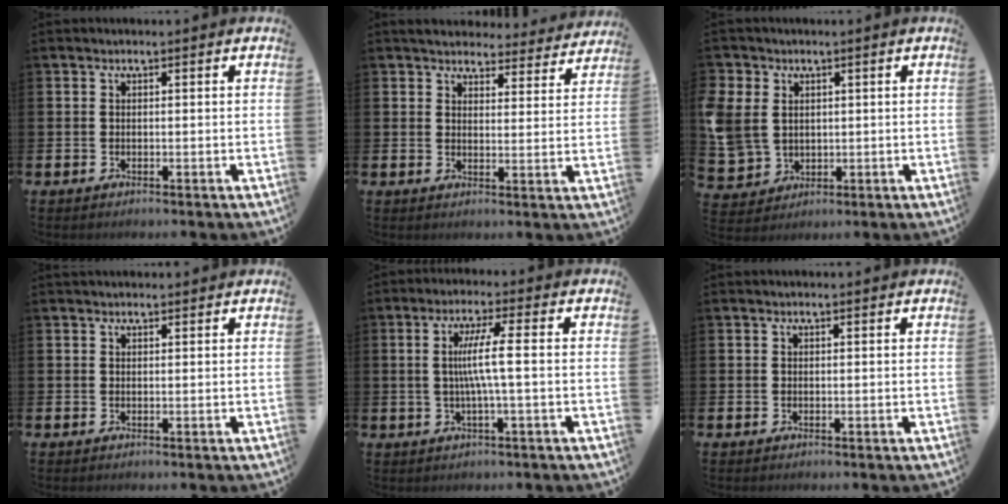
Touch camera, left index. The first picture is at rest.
{"total": 4.8, "force": [4.6, 1.2, 0.4], "torque": [-0.016, -0.034, 0.081]}
{"total": 6.0, "force": [2.8, 5.0, 1.7], "torque": [-0.068, 0.005, 0.055]}
{"total": 1.0, "force": [1.0, 0.3, 0.1], "torque": [0.005, 0.000, 0.017]}
{"total": 5.6, "force": [0.4, -0.2, 5.6], "torque": [-0.107, -0.001, 0.001]}
{"total": 0.0}